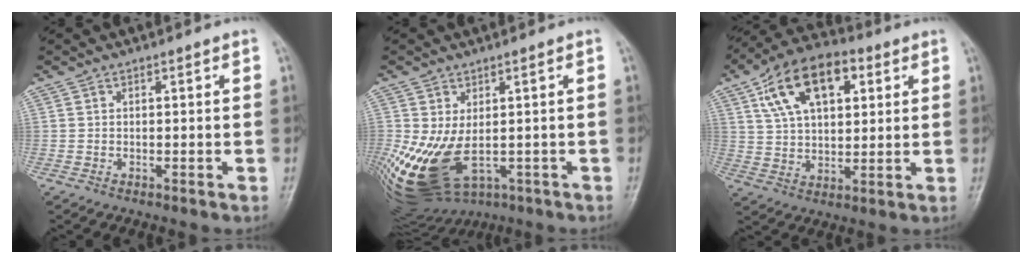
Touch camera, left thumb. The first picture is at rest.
{"total": 14.9, "force": [-2.3, 8.9, 11.7], "torque": [-0.233, -0.004, -0.008]}
{"total": 16.2, "force": [6.2, 9.1, 11.8], "torque": [-0.177, 0.003, 0.107]}